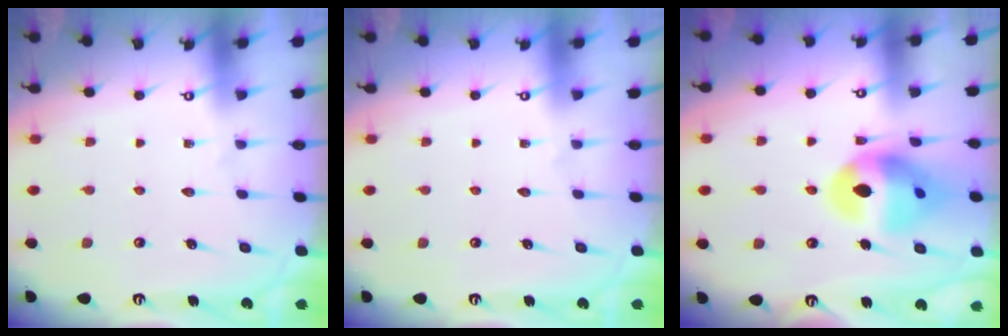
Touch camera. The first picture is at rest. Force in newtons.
{"total": 0.0}
{"total": 14.6, "press": 14.6, "slide": 1.5}